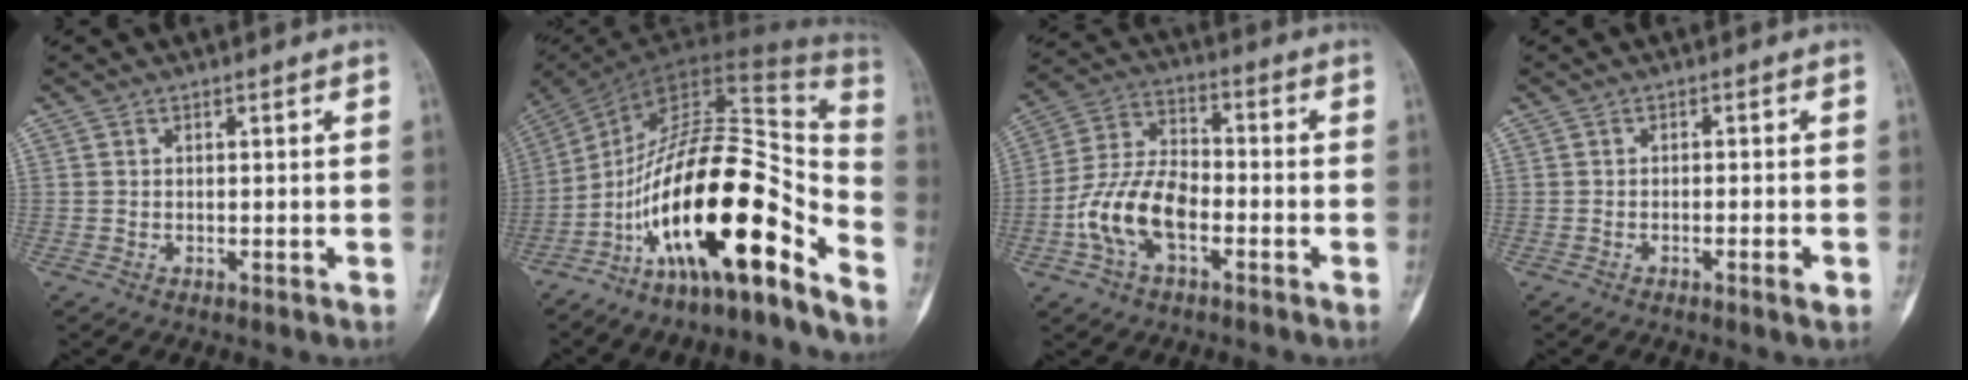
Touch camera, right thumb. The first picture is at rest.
{"total": 23.6, "force": [-13.6, 7.4, 17.8], "torque": [-0.270, 0.123, -0.223]}
{"total": 12.6, "force": [-4.1, 7.0, 9.7], "torque": [-0.190, 0.036, -0.081]}
{"total": 2.1, "force": [-1.0, 0.2, 1.9], "torque": [-0.037, 0.002, -0.017]}